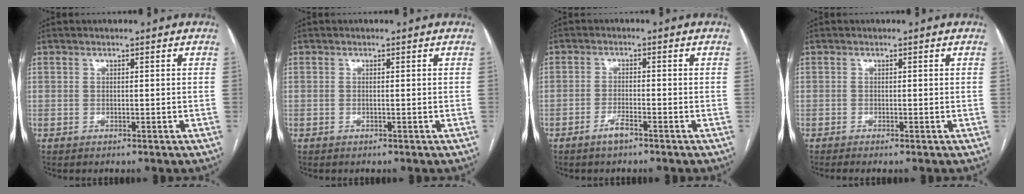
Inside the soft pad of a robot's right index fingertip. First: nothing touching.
{"total": 0.0}
{"total": 2.5, "force": [-1.8, 0.1, 1.7], "torque": [-0.035, -0.001, -0.036]}
{"total": 2.1, "force": [-1.3, 0.0, 1.6], "torque": [-0.031, -0.005, -0.025]}